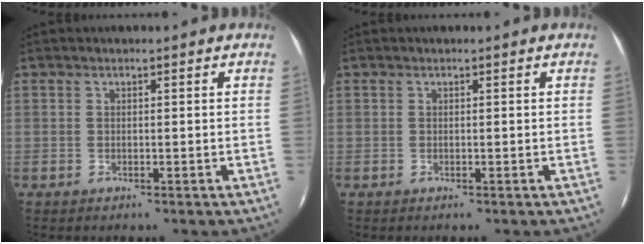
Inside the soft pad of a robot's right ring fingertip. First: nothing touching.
{"total": 0.0}